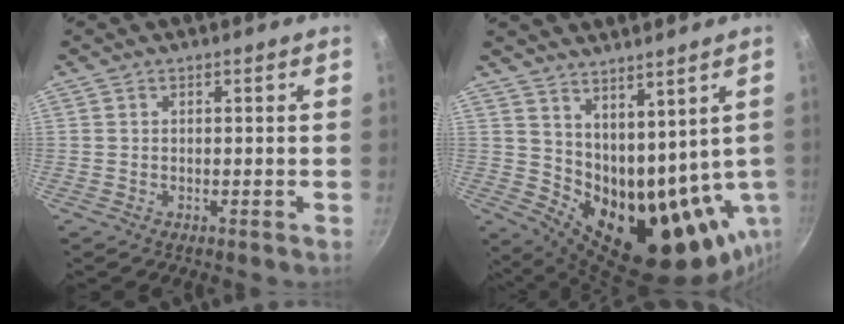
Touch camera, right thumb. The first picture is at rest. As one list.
[{"total": 16.6, "force": [7.2, 9.6, 11.4], "torque": [-0.146, -0.038, 0.157]}]